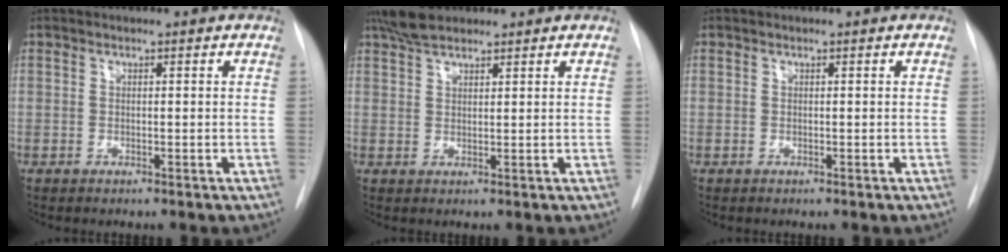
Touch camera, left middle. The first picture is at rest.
{"total": 4.6, "force": [3.8, 1.5, 2.1], "torque": [-0.048, 0.011, 0.074]}
{"total": 0.0}